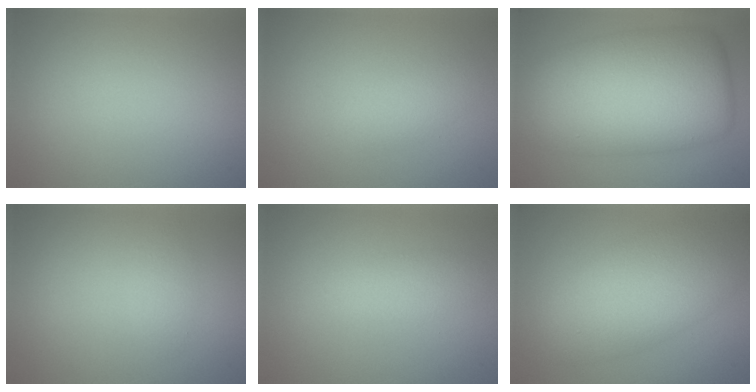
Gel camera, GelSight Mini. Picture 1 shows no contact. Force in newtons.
{"total": 1.6, "press": 1.6, "slide": 0.1}
{"total": 12.9, "press": 12.9, "slide": 0.3}
{"total": 1.1, "press": 1.1, "slide": 0.0}
{"total": 1.7, "press": 1.7, "slide": 0.1}
{"total": 7.8, "press": 7.8, "slide": 0.4}